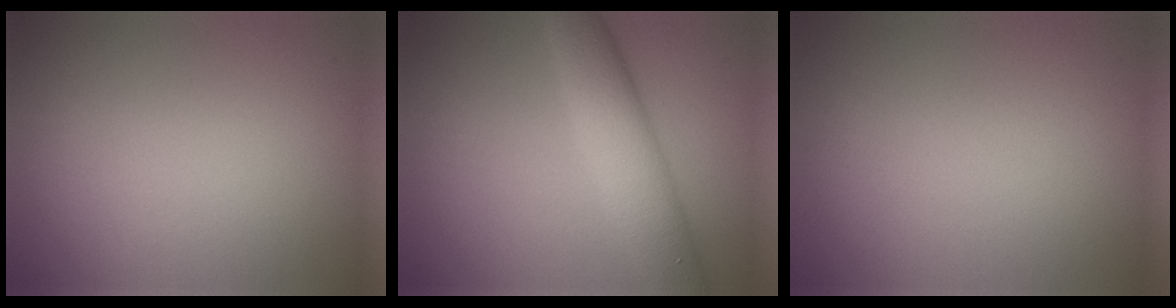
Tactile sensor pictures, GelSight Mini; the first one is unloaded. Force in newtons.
{"total": 5.5, "press": 5.5, "slide": 0.1}
{"total": 0.0}